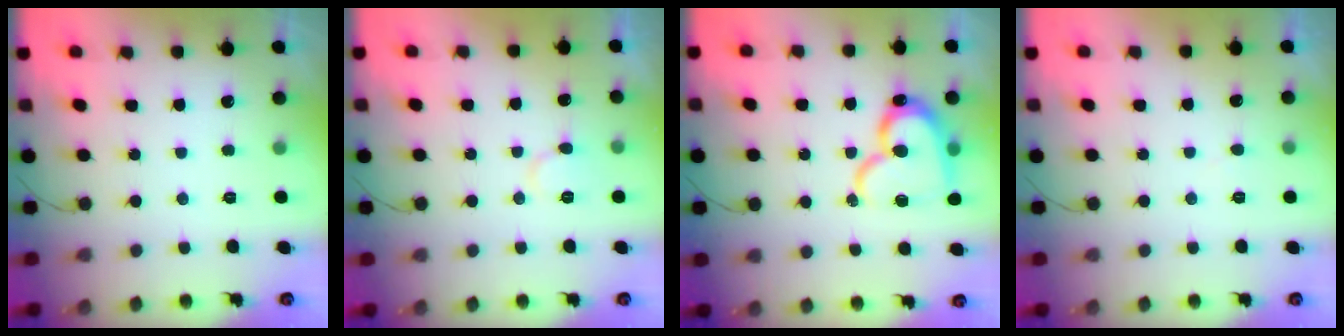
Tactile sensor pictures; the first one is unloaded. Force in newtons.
{"total": 6.8, "press": 6.8, "slide": 0.5}
{"total": 15.2, "press": 15.2, "slide": 0.7}
{"total": 3.3, "press": 3.3, "slide": 0.2}